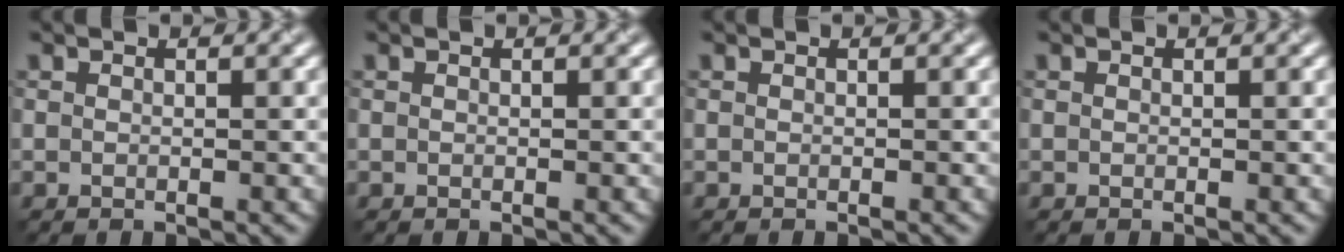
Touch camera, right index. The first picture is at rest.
{"total": 0.0}
{"total": 0.0}
{"total": 0.0}